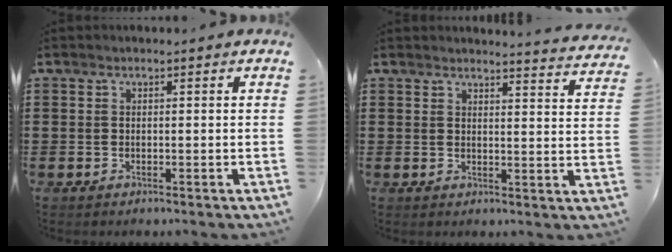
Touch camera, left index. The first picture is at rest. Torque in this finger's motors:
{"motor_torque": [1.08, -1.06, 0.01, 0.01]}